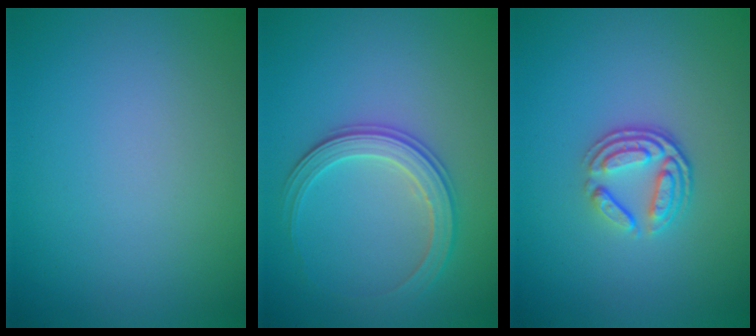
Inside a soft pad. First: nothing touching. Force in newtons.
{"total": 2.9, "press": 2.8, "slide": 0.5}
{"total": 3.6, "press": 2.6, "slide": 2.6}